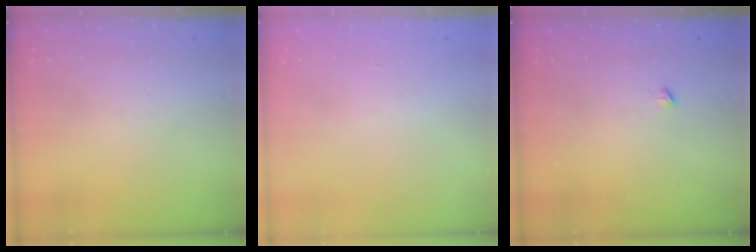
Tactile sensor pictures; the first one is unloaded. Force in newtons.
{"total": 0.9, "press": 0.9, "slide": 0.2}
{"total": 3.5, "press": 3.4, "slide": 0.5}